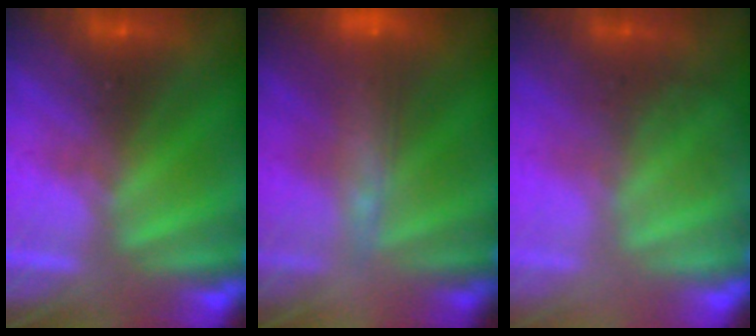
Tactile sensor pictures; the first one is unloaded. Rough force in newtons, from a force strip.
{"total": 9.8}
{"total": 2.5}